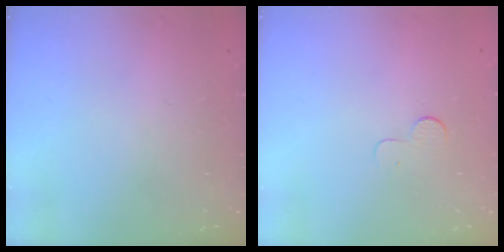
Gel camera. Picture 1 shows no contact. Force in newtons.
{"total": 2.9, "press": 2.9, "slide": 0.3}